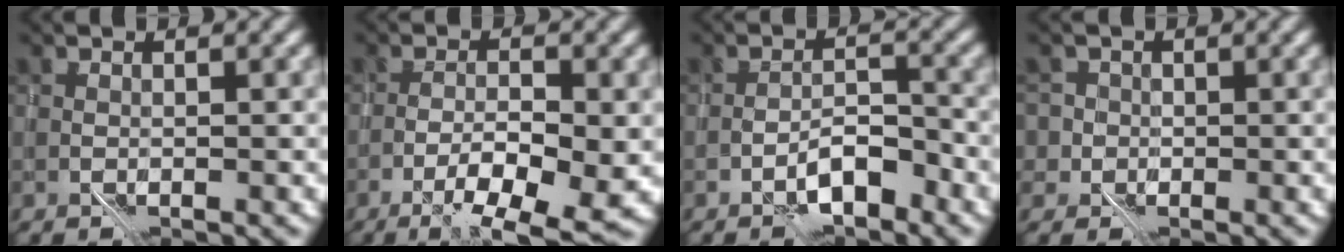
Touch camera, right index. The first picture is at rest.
{"total": 5.1, "force": [-2.5, 0.8, 4.4], "torque": [-0.066, 0.002, -0.040]}
{"total": 3.2, "force": [-2.2, 1.0, 2.1], "torque": [-0.023, 0.011, -0.039]}
{"total": 3.4, "force": [-0.1, 3.3, 1.0], "torque": [0.001, 0.019, -0.029]}